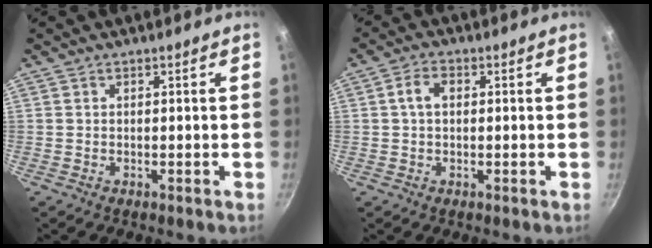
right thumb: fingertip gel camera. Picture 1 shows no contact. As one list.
[{"total": 3.8, "force": [0.5, 2.5, 2.8], "torque": [-0.046, 0.010, 0.004]}]